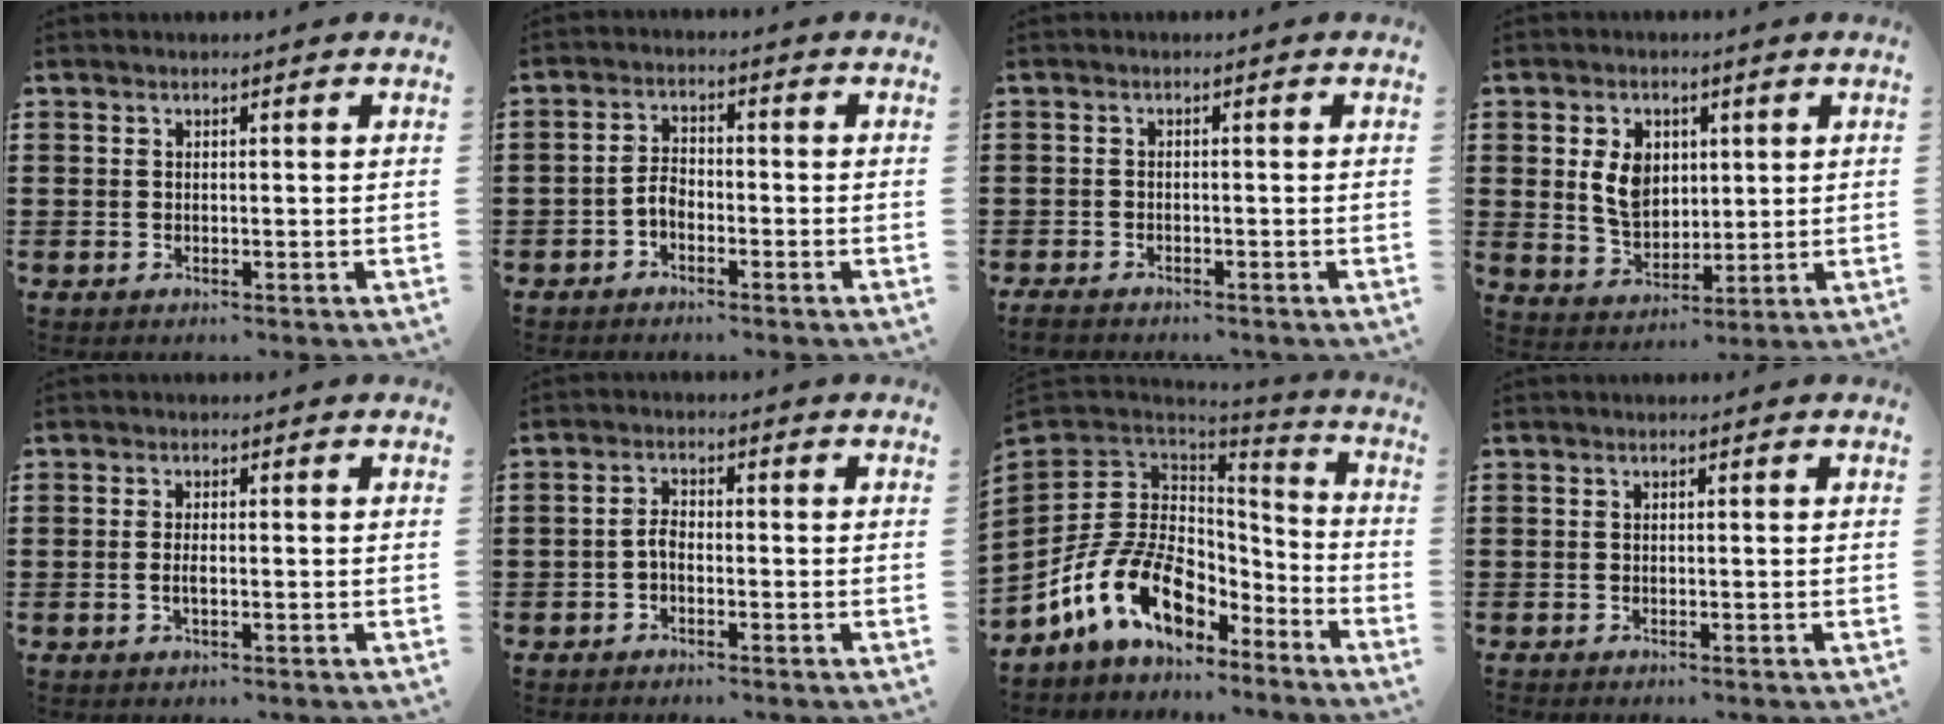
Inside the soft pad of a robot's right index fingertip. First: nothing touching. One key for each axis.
{"total": 2.9, "fx": -1.7, "fy": 1.5, "fz": 1.7, "tx": -0.043, "ty": 0.005, "tz": -0.036}
{"total": 1.2, "fx": -1.2, "fy": 0.4, "fz": 0.2, "tx": -0.007, "ty": 0.001, "tz": -0.024}
{"total": 6.8, "fx": 1.4, "fy": 5.0, "fz": 4.4, "tx": -0.099, "ty": 0.009, "tz": 0.022}
{"total": 1.5, "fx": -0.2, "fy": 0.4, "fz": 1.4, "tx": -0.026, "ty": 0.000, "tz": -0.004}
{"total": 2.3, "fx": -1.0, "fy": 1.2, "fz": 1.7, "tx": -0.042, "ty": 0.002, "tz": -0.023}
{"total": 15.7, "fx": -6.7, "fy": 10.0, "fz": 10.0, "tx": -0.237, "ty": 0.012, "tz": -0.125}
{"total": 0.0}